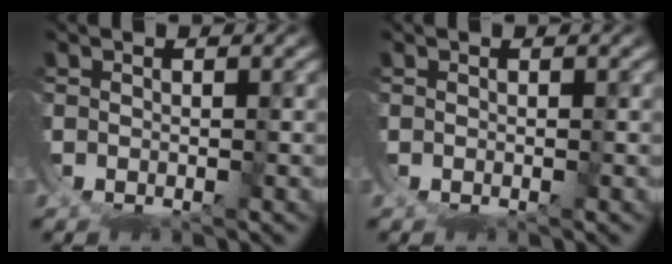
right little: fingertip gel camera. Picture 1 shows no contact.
{"total": 0.0}